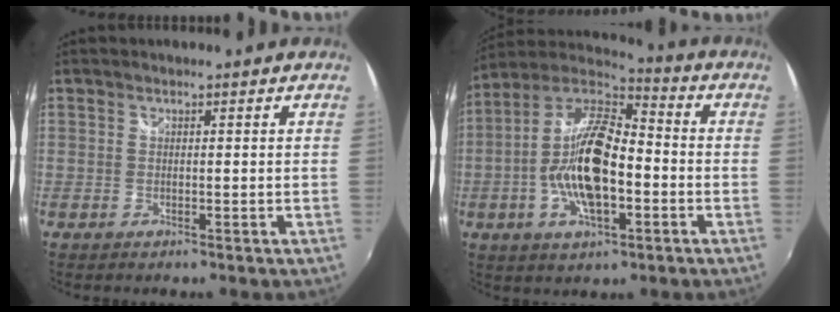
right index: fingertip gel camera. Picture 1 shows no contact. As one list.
[{"total": 16.3, "force": [-3.4, 6.5, 14.5], "torque": [-0.289, 0.004, -0.068]}]